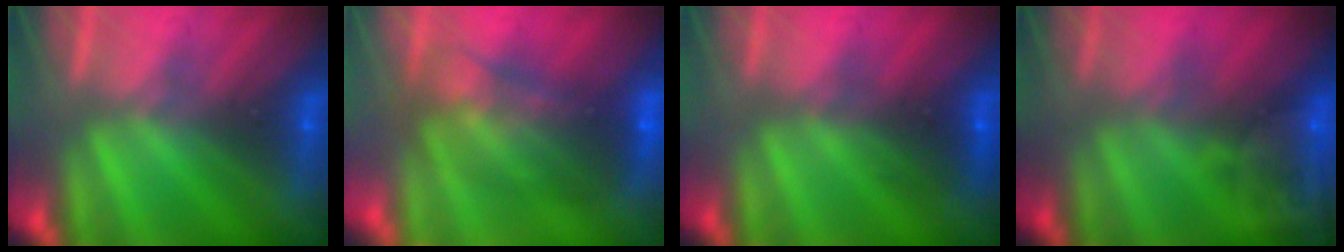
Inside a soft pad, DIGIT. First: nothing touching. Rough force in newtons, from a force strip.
{"total": 5.8}
{"total": 2.7}
{"total": 4.7}